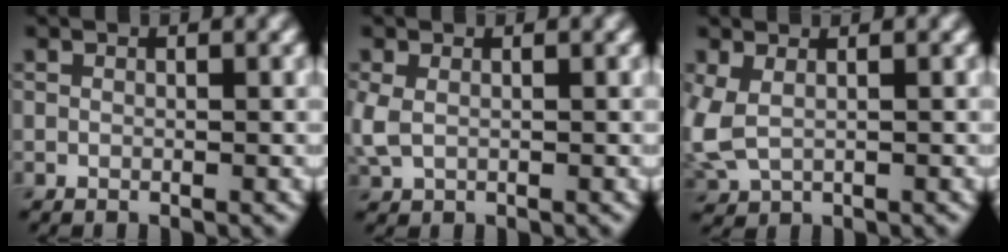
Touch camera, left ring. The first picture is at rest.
{"total": 1.9, "force": [0.1, 1.3, 1.3], "torque": [-0.040, -0.001, 0.002]}
{"total": 3.0, "force": [0.4, 1.9, 2.3], "torque": [-0.072, -0.004, 0.010]}